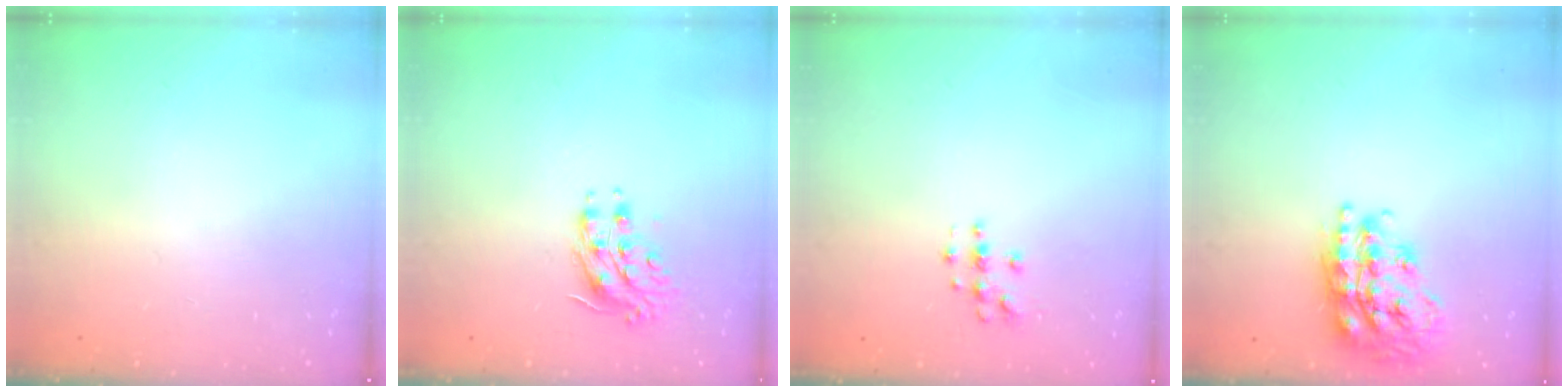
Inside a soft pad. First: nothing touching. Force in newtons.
{"total": 8.7, "press": 8.7, "slide": 0.5}
{"total": 4.5, "press": 4.5, "slide": 0.5}
{"total": 20.8, "press": 20.8, "slide": 1.4}